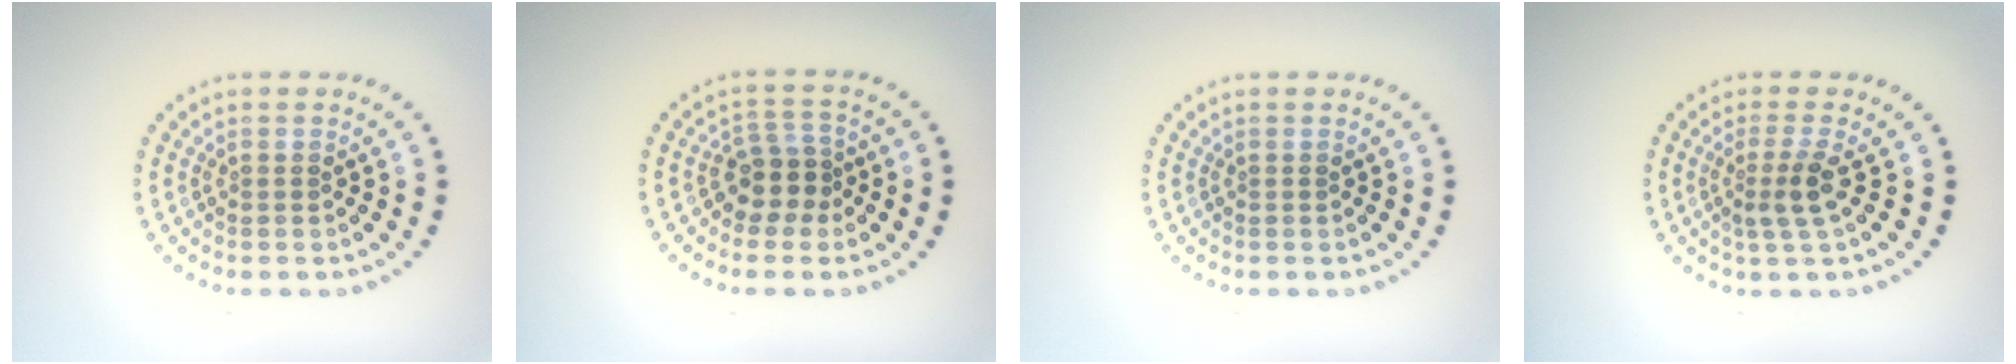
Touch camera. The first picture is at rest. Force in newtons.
{"total": 2.8, "press": 2.4, "slide": 1.5}
{"total": 0.0}
{"total": 2.3, "press": 1.7, "slide": 1.5}